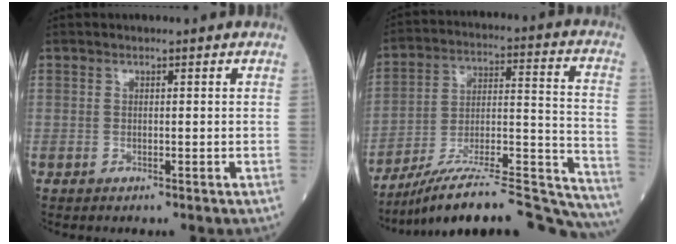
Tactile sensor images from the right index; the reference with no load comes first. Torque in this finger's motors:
{"motor_torque": [-0.26, -0.98, 0.43, 0.05]}